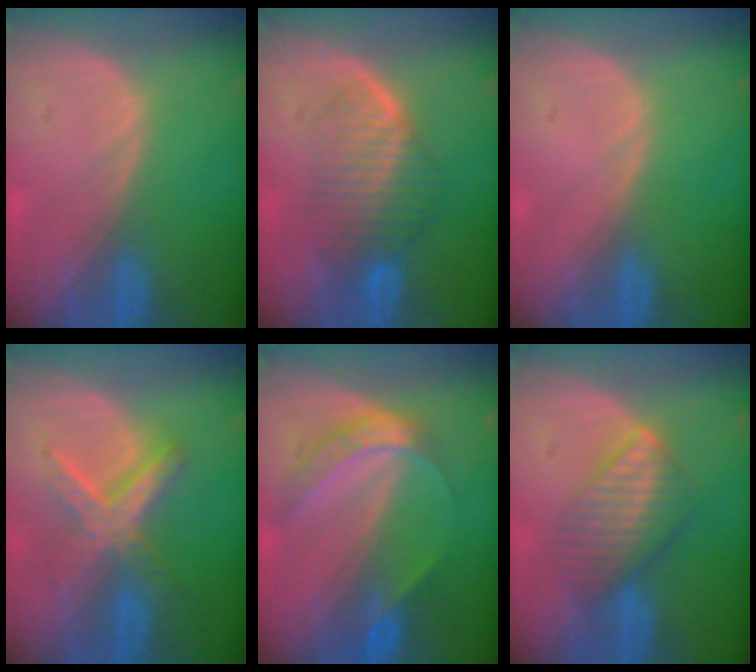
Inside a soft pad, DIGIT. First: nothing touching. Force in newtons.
{"total": 6.7, "press": 6.4, "slide": 2.0}
{"total": 0.0}
{"total": 6.4, "press": 6.4, "slide": 0.3}
{"total": 6.2, "press": 5.2, "slide": 3.3}
{"total": 6.4, "press": 6.2, "slide": 1.7}